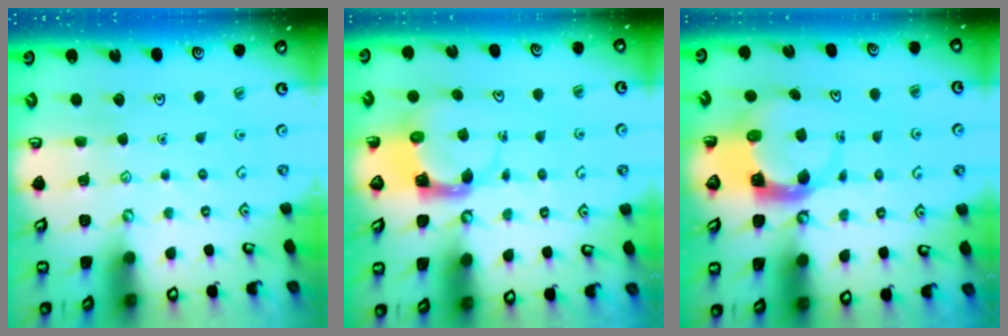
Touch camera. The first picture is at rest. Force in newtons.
{"total": 3.5, "press": 3.5, "slide": 0.5}
{"total": 4.4, "press": 4.4, "slide": 0.7}